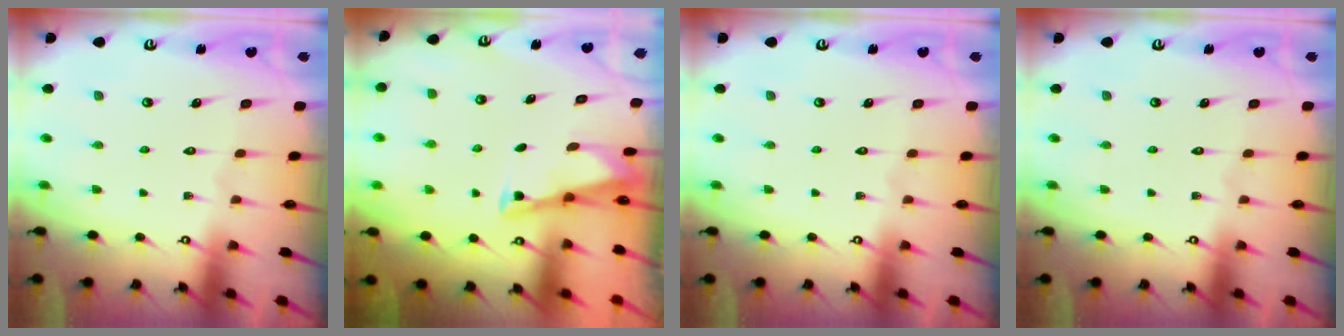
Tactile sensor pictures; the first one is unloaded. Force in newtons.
{"total": 2.9, "press": 2.8, "slide": 0.4}
{"total": 0.0}
{"total": 0.0}